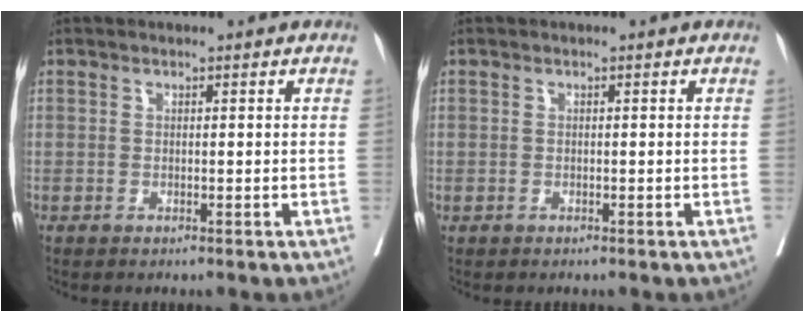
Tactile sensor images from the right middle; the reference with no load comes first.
{"total": 0.0}